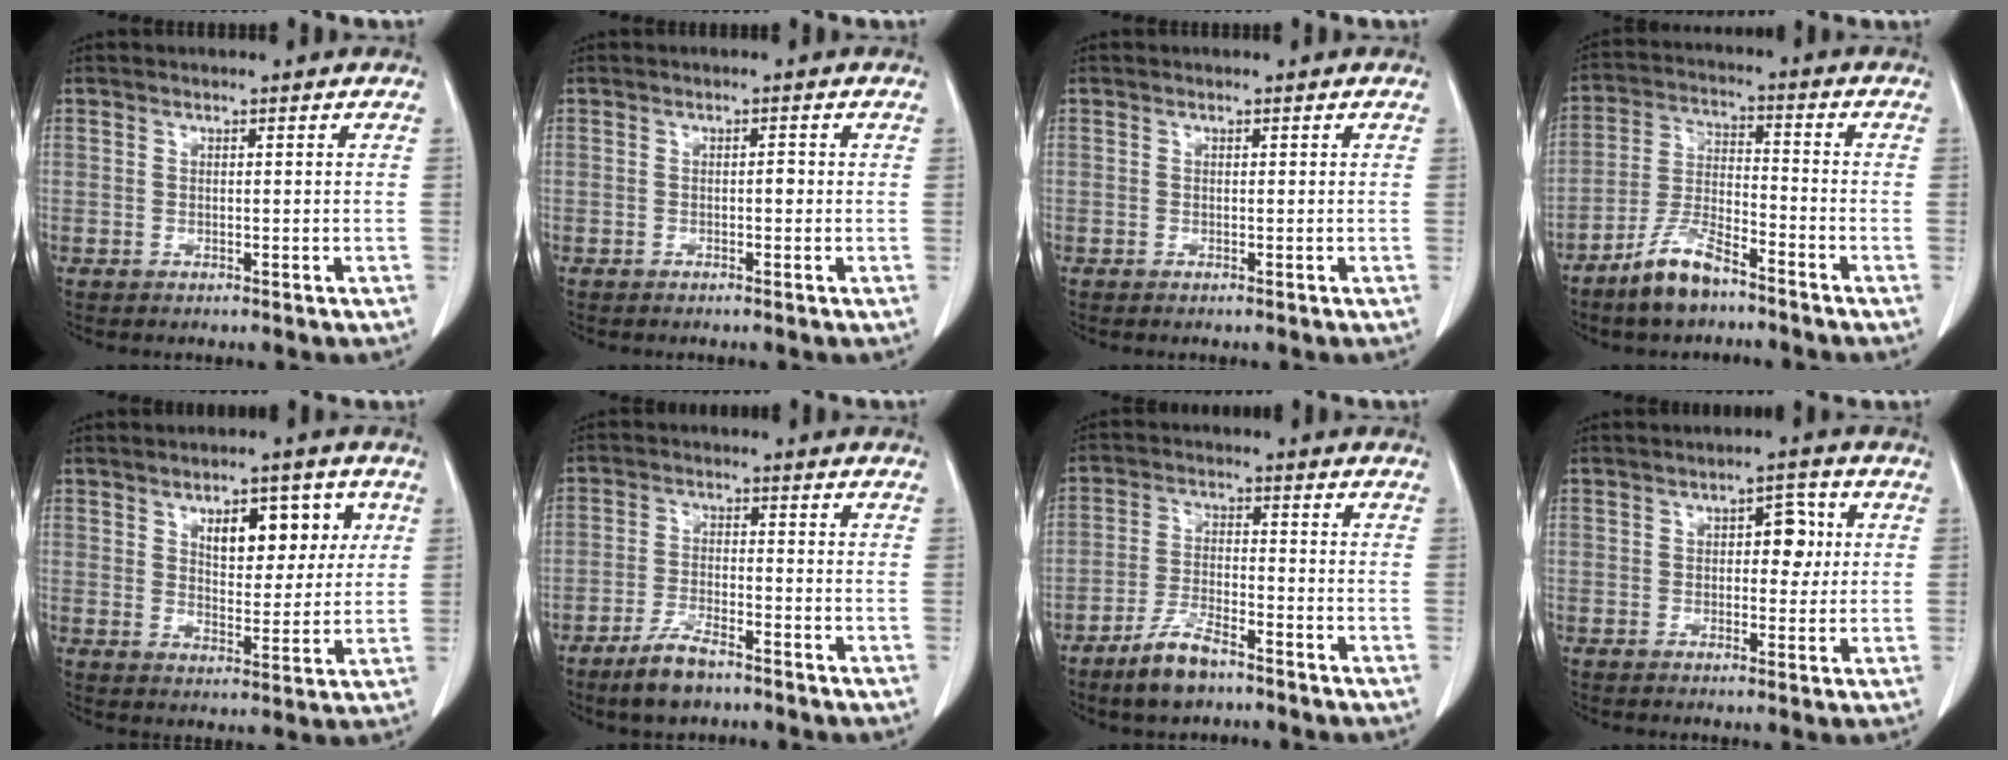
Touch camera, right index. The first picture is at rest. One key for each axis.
{"total": 0.9, "fx": -0.3, "fy": 0.3, "fz": 0.8, "tx": -0.009, "ty": 0.003, "tz": -0.007}
{"total": 0.0}
{"total": 8.5, "fx": -6.5, "fy": 2.3, "fz": 5.1, "tx": -0.112, "ty": -0.008, "tz": -0.127}
{"total": 8.9, "fx": 3.5, "fy": 4.3, "fz": 6.9, "tx": -0.090, "ty": 0.010, "tz": 0.055}
{"total": 6.0, "fx": -4.6, "fy": 1.5, "fz": 3.5, "tx": -0.074, "ty": -0.006, "tz": -0.082}
{"total": 6.7, "fx": -5.1, "fy": 1.8, "fz": 4.0, "tx": -0.087, "ty": -0.008, "tz": -0.095}
{"total": 4.5, "fx": 0.9, "fy": 2.4, "fz": 3.7, "tx": -0.047, "ty": 0.014, "tz": 0.012}